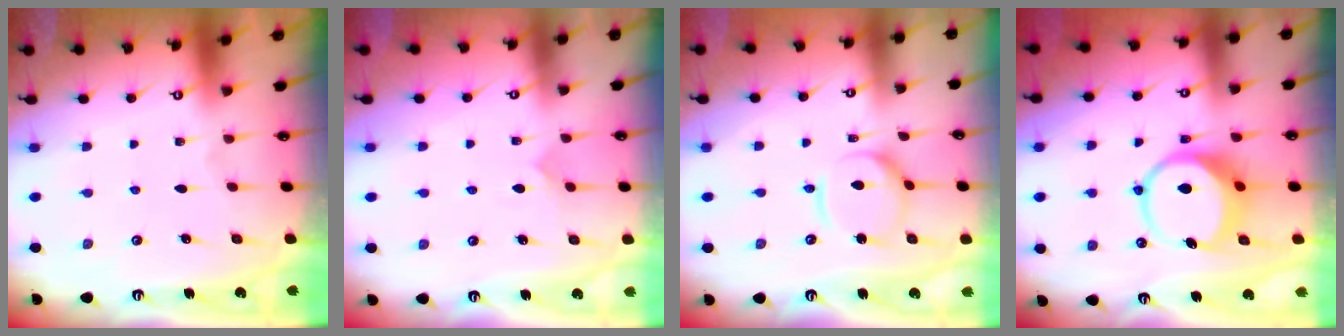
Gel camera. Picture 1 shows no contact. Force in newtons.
{"total": 4.9, "press": 4.8, "slide": 0.6}
{"total": 9.5, "press": 9.5, "slide": 0.9}
{"total": 9.0, "press": 8.9, "slide": 1.3}